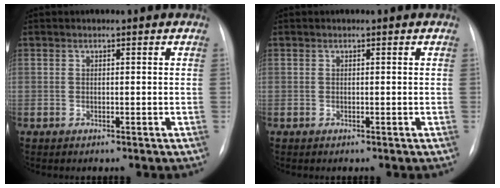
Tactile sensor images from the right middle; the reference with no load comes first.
{"total": 0.0}